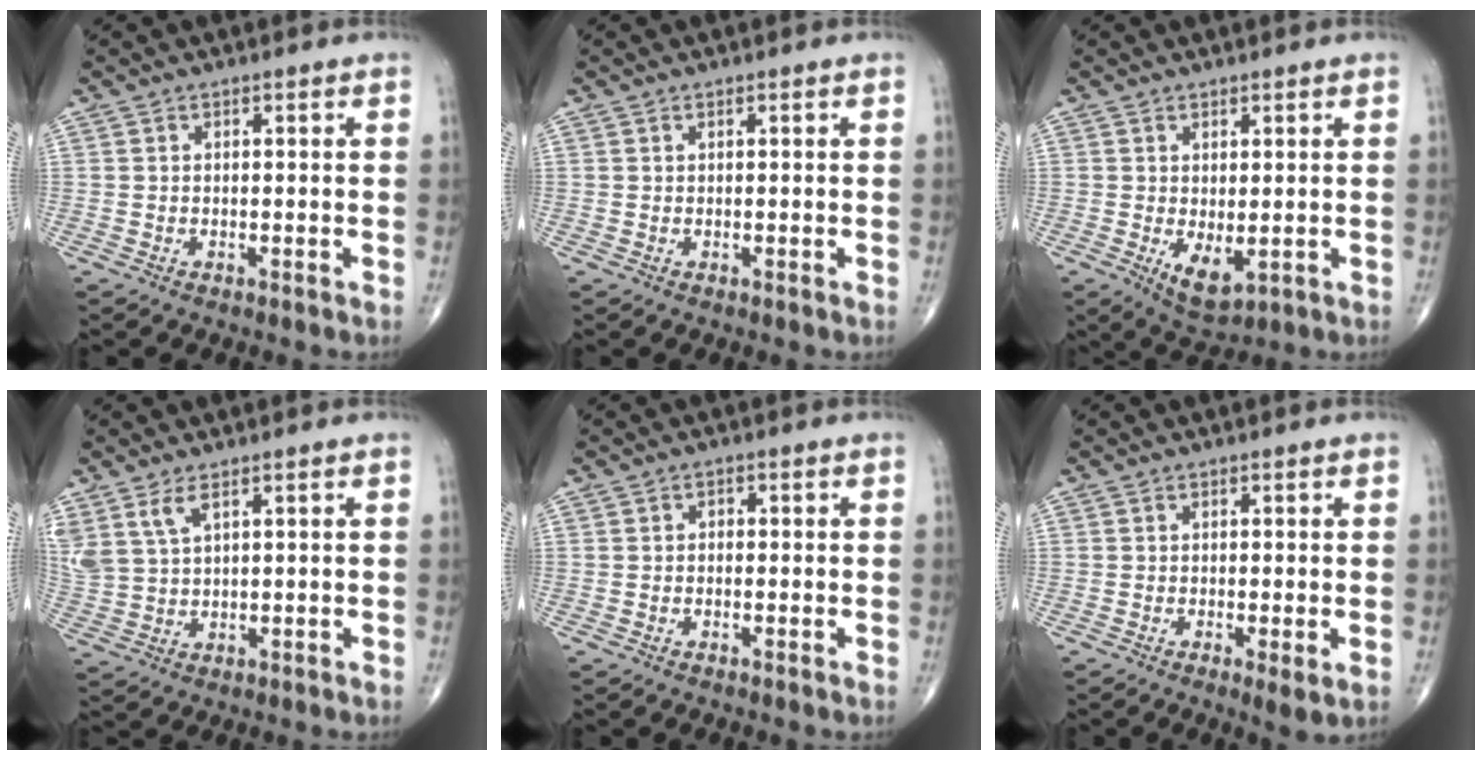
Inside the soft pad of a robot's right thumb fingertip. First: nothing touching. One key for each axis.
{"total": 0.0}
{"total": 5.2, "fx": -0.7, "fy": 2.5, "fz": 4.6, "tx": -0.068, "ty": -0.015, "tz": 0.002}
{"total": 6.2, "fx": 3.6, "fy": 2.7, "fz": 4.3, "tx": -0.099, "ty": -0.009, "tz": 0.083}
{"total": 1.0, "fx": 0.0, "fy": 0.8, "fz": 0.7, "tx": -0.006, "ty": 0.005, "tz": -0.003}
{"total": 2.8, "fx": -0.6, "fy": 0.6, "fz": 2.7, "tx": -0.051, "ty": -0.013, "tz": -0.010}